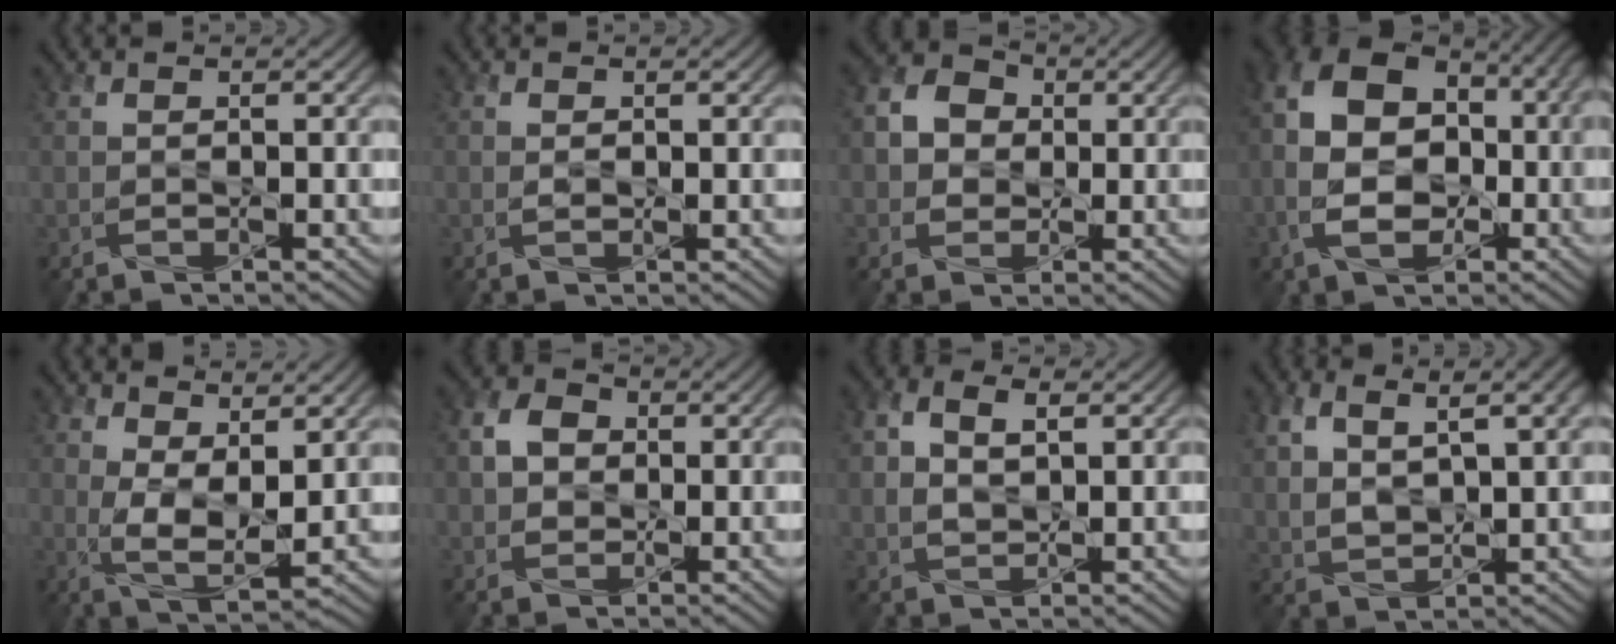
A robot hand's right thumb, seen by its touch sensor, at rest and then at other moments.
{"total": 0.8, "force": [0.0, 0.6, 0.6], "torque": [-0.012, -0.002, 0.000]}
{"total": 5.6, "force": [0.4, 4.9, 2.6], "torque": [-0.068, 0.007, -0.007]}
{"total": 13.4, "force": [-1.5, 9.3, 9.5], "torque": [-0.187, -0.010, -0.030]}
{"total": 6.0, "force": [1.7, 2.9, 4.9], "torque": [-0.108, -0.010, 0.032]}
{"total": 4.4, "force": [0.5, 3.7, 2.3], "torque": [-0.055, 0.008, 0.000]}
{"total": 4.4, "force": [1.1, 2.8, 3.2], "torque": [-0.072, 0.002, 0.019]}
{"total": 8.0, "force": [3.2, 3.8, 6.3], "torque": [-0.137, 0.002, 0.065]}